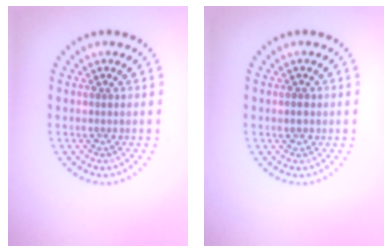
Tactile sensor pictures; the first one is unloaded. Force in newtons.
{"total": 1.1, "press": 1.0, "slide": 0.4}